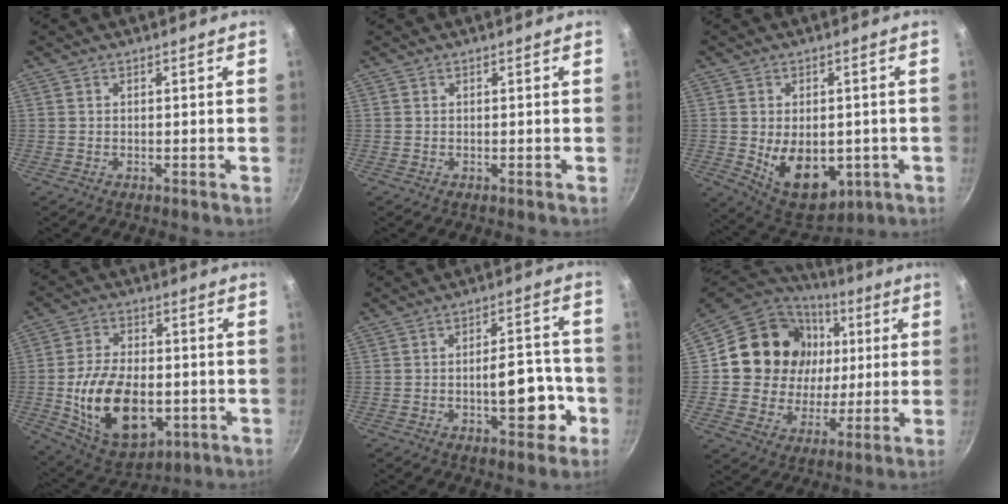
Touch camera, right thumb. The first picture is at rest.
{"total": 0.0}
{"total": 13.4, "force": [-2.2, 8.8, 9.9], "torque": [-0.112, -0.014, -0.008]}
{"total": 18.6, "force": [-3.2, 11.5, 14.3], "torque": [-0.234, 0.008, -0.039]}
{"total": 10.6, "force": [-3.4, 4.9, 8.7], "torque": [-0.082, 0.032, -0.045]}
{"total": 20.4, "force": [4.1, 18.0, 8.8], "torque": [-0.147, 0.009, 0.073]}